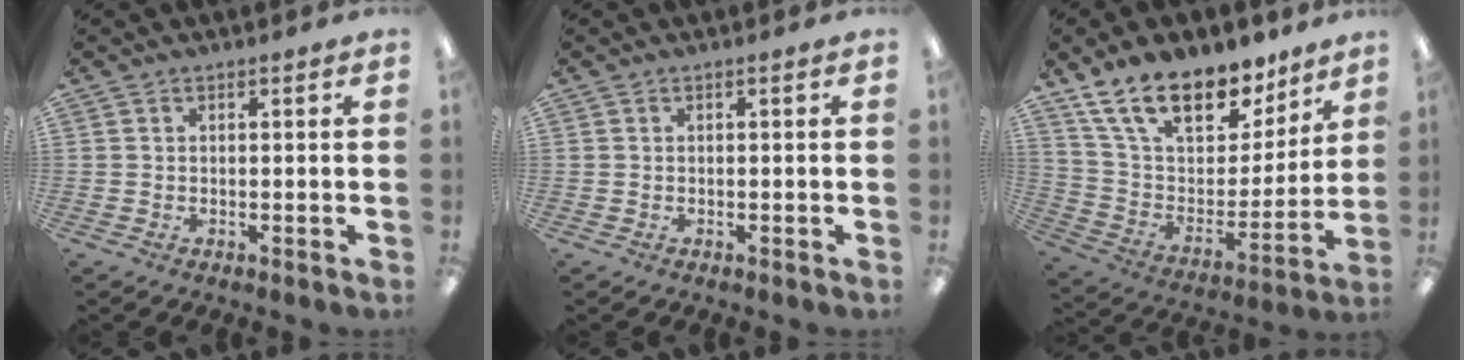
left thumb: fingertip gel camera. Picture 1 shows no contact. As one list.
[{"total": 0.0}, {"total": 19.9, "force": [14.5, 9.6, 9.7], "torque": [-0.171, -0.094, 0.263]}]